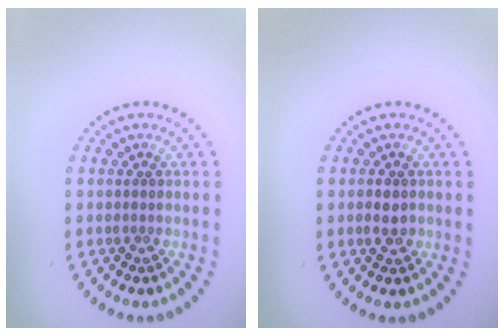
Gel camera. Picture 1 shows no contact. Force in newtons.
{"total": 1.4, "press": 1.4, "slide": 0.2}